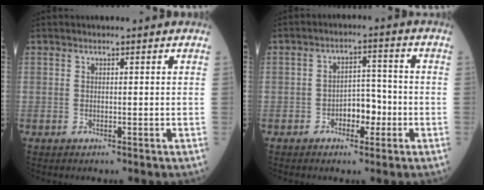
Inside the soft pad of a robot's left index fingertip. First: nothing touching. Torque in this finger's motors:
{"motor_torque": [0.17, -0.07, 0.06, 0.02]}